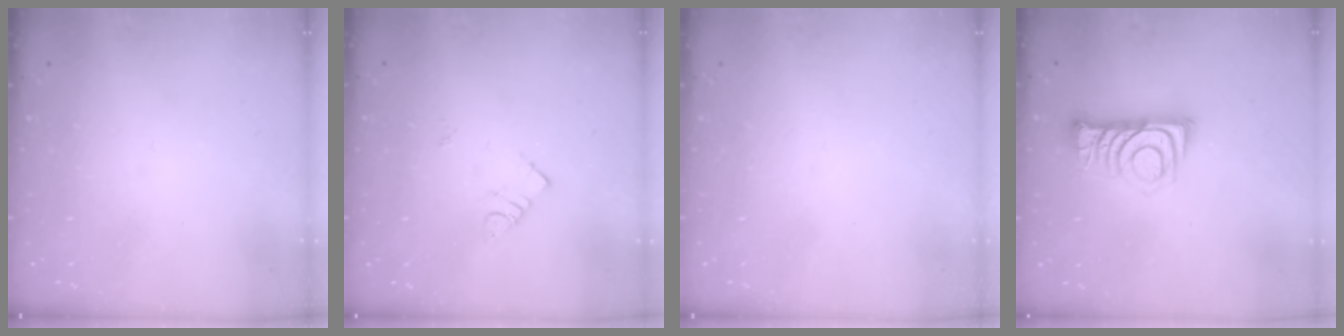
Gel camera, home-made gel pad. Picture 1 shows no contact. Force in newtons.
{"total": 4.1, "press": 4.0, "slide": 0.7}
{"total": 1.5, "press": 1.5, "slide": 0.1}
{"total": 8.9, "press": 8.8, "slide": 0.9}